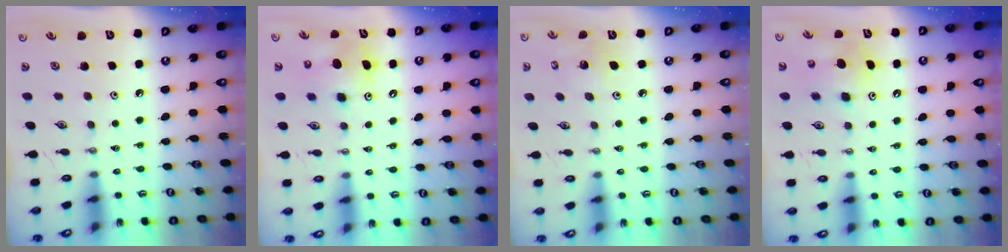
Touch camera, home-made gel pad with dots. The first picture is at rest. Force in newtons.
{"total": 9.1, "press": 9.1, "slide": 0.3}
{"total": 4.2, "press": 4.0, "slide": 1.3}
{"total": 8.1, "press": 8.0, "slide": 0.7}